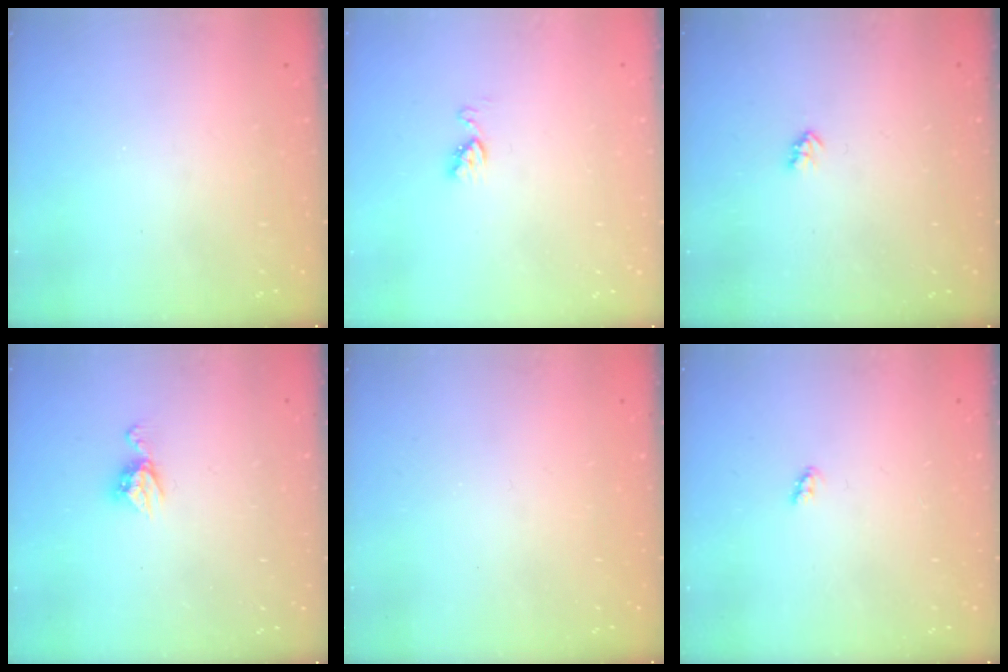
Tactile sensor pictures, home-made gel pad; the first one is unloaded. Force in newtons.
{"total": 5.8, "press": 5.8, "slide": 0.2}
{"total": 2.4, "press": 2.4, "slide": 0.4}
{"total": 6.0, "press": 6.0, "slide": 0.4}
{"total": 0.0}
{"total": 2.4, "press": 2.4, "slide": 0.3}